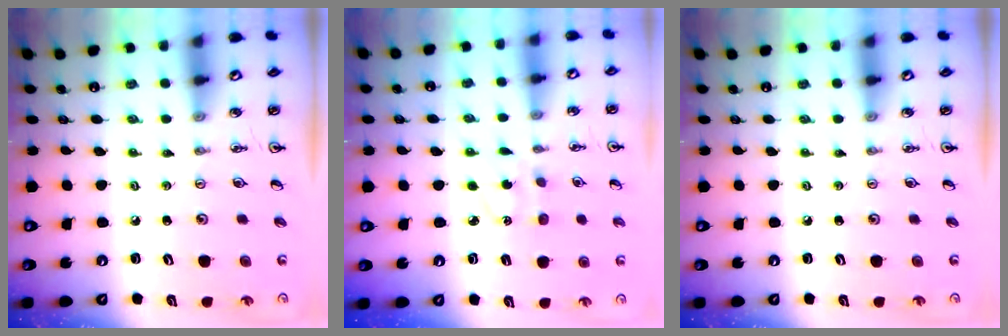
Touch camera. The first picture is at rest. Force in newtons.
{"total": 3.7, "press": 3.6, "slide": 0.8}
{"total": 0.0}